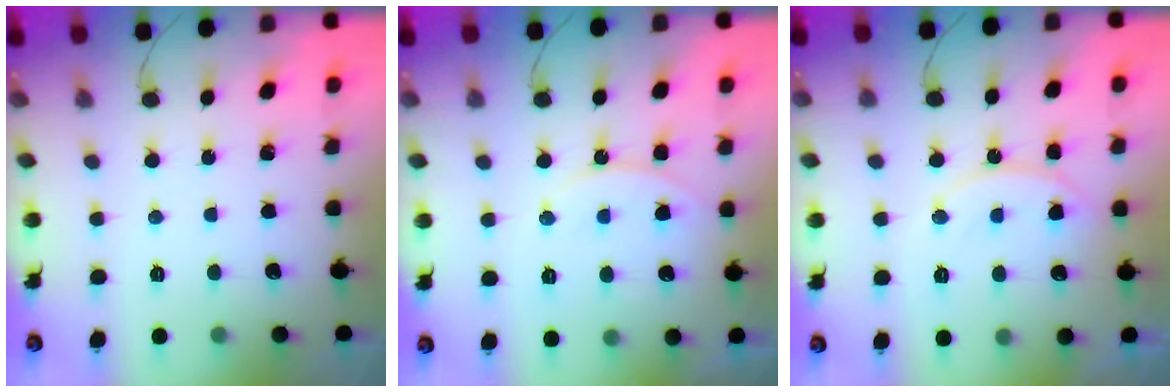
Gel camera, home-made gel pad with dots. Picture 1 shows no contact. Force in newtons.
{"total": 13.3, "press": 13.2, "slide": 1.1}
{"total": 11.7, "press": 11.7, "slide": 0.7}